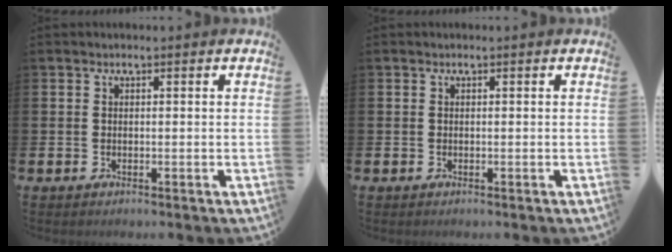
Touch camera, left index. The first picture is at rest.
{"total": 0.0}